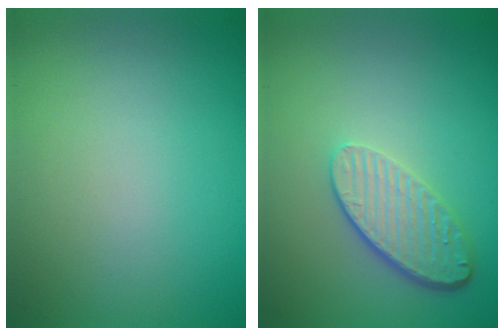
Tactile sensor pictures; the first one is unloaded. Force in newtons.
{"total": 3.6, "press": 2.8, "slide": 2.3}